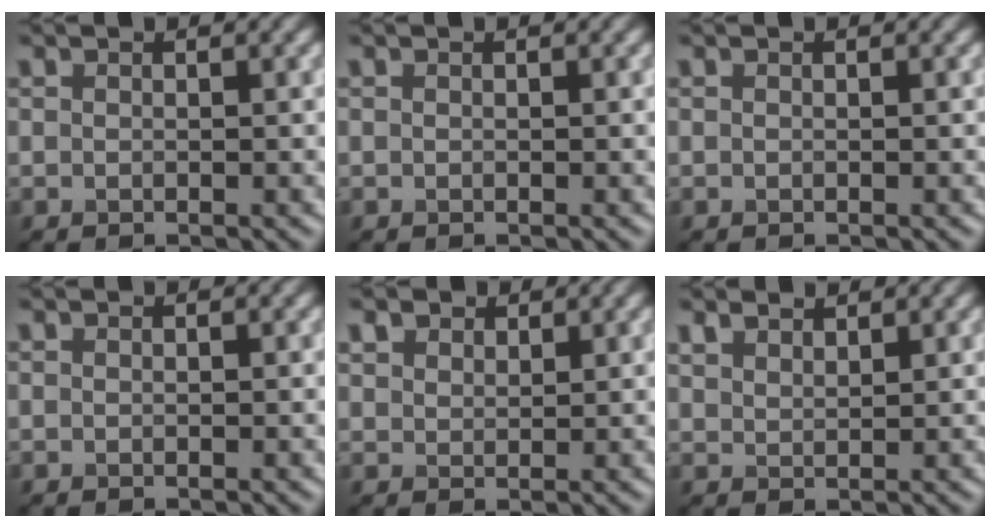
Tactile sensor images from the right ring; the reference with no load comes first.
{"total": 0.0}
{"total": 0.0}
{"total": 0.0}
{"total": 2.2, "force": [1.7, 1.2, 0.5], "torque": [-0.020, -0.004, 0.036]}
{"total": 2.1, "force": [1.9, 0.6, 0.5], "torque": [-0.014, 0.005, 0.040]}